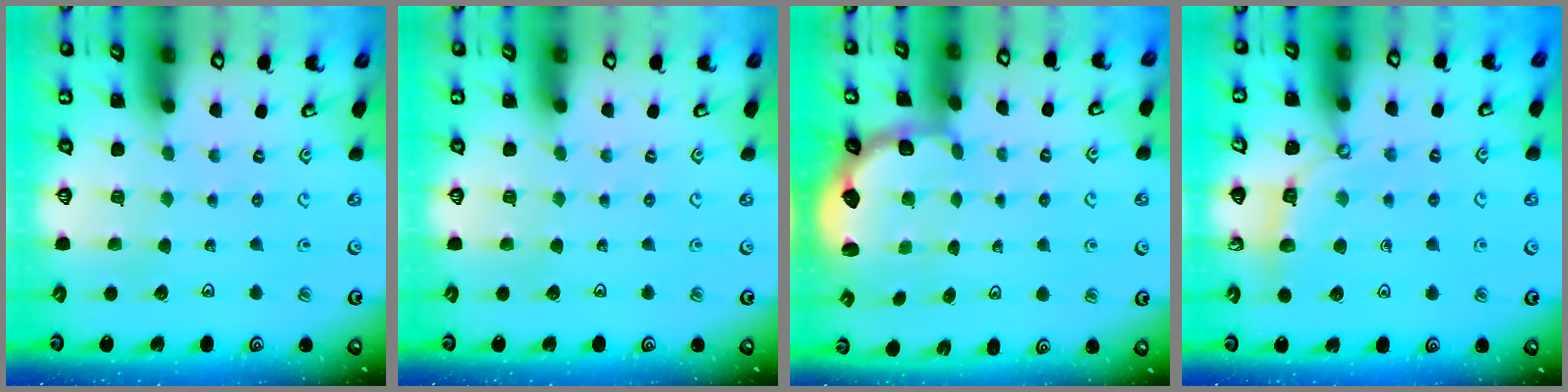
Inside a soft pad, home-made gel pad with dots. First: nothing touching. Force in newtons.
{"total": 0.0}
{"total": 2.9, "press": 2.0, "slide": 2.1}
{"total": 4.9, "press": 4.9, "slide": 0.4}